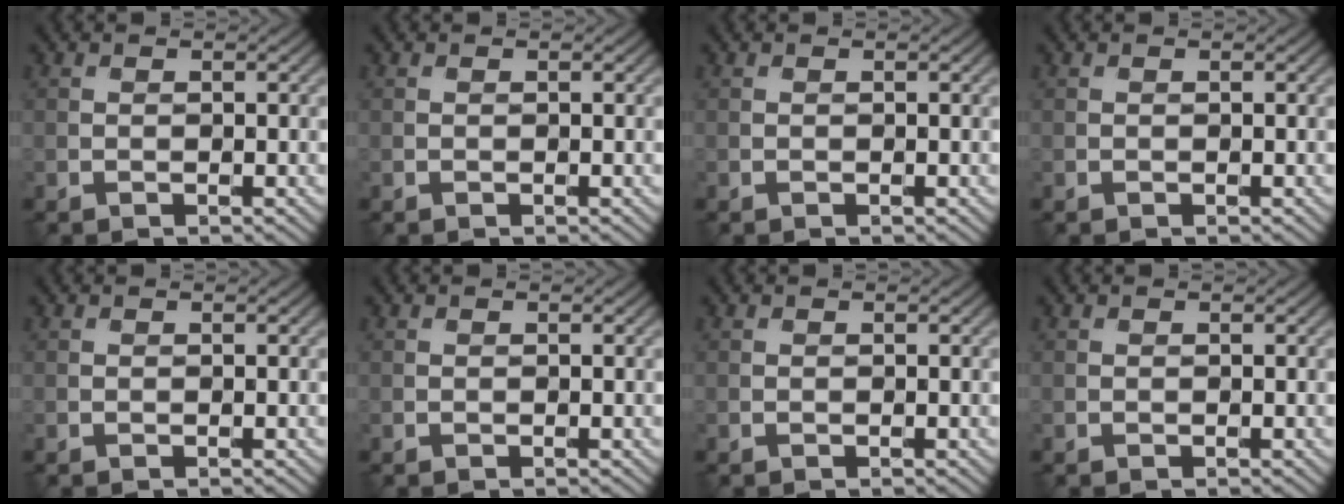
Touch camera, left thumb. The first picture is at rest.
{"total": 0.0}
{"total": 0.0}
{"total": 0.0}
{"total": 0.0}
{"total": 0.0}
{"total": 0.0}
{"total": 0.0}